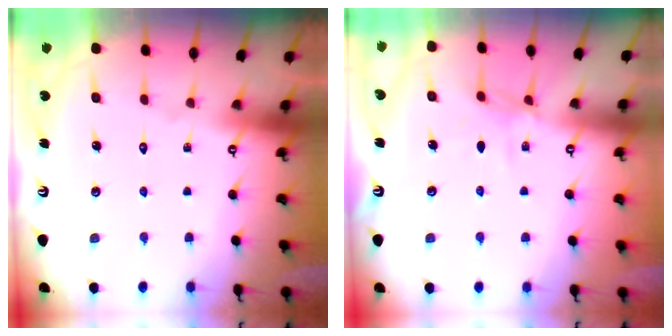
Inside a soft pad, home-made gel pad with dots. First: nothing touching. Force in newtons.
{"total": 5.7, "press": 5.7, "slide": 0.5}